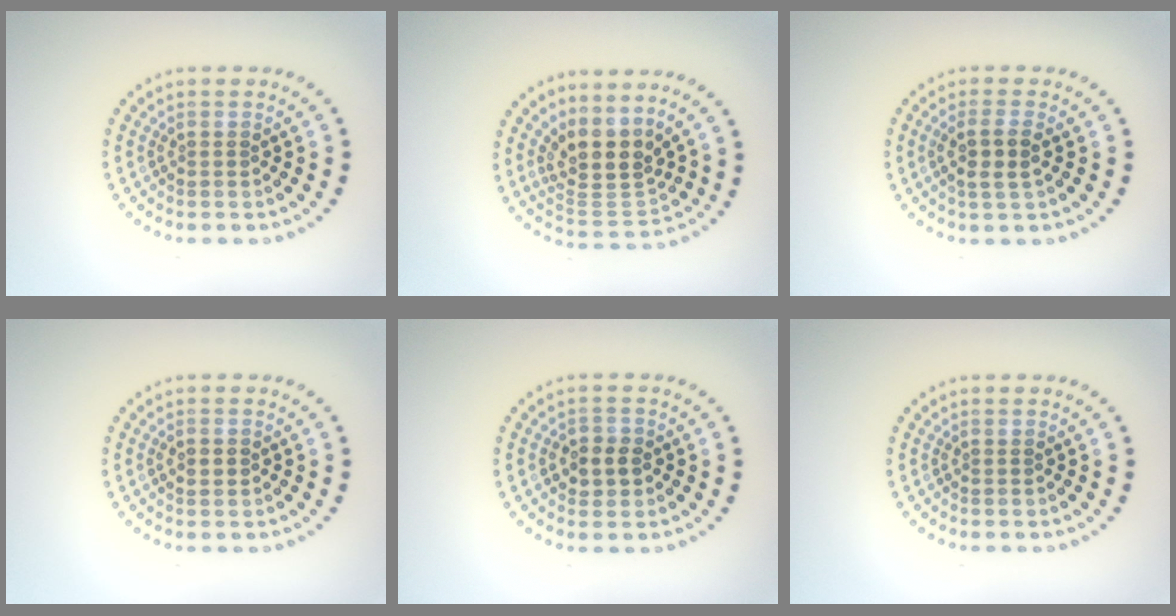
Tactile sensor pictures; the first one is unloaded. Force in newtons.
{"total": 4.1, "press": 3.4, "slide": 2.4}
{"total": 2.4, "press": 2.2, "slide": 0.9}
{"total": 1.4, "press": 1.4, "slide": 0.0}
{"total": 2.4, "press": 2.3, "slide": 0.7}
{"total": 0.0}